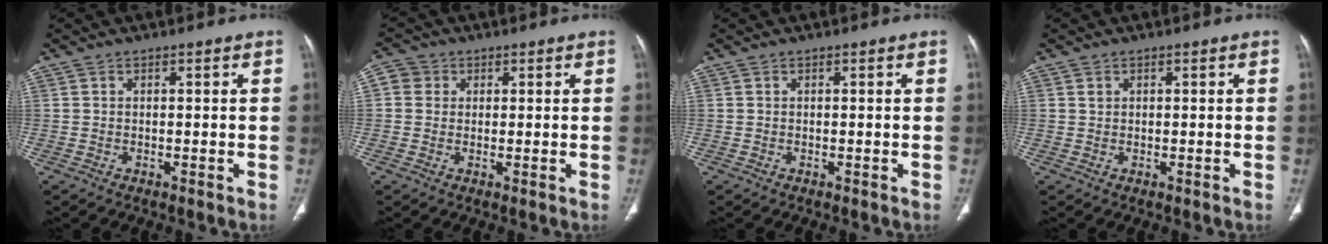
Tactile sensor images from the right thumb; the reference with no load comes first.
{"total": 3.5, "force": [0.9, 3.3, 0.8], "torque": [0.000, 0.003, 0.012]}
{"total": 0.0}
{"total": 0.7, "force": [0.4, 0.5, 0.3], "torque": [0.004, -0.002, 0.007]}